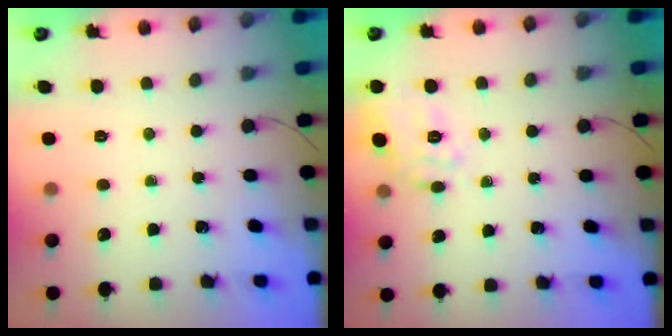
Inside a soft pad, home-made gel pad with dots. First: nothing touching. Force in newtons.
{"total": 8.0, "press": 8.0, "slide": 0.8}